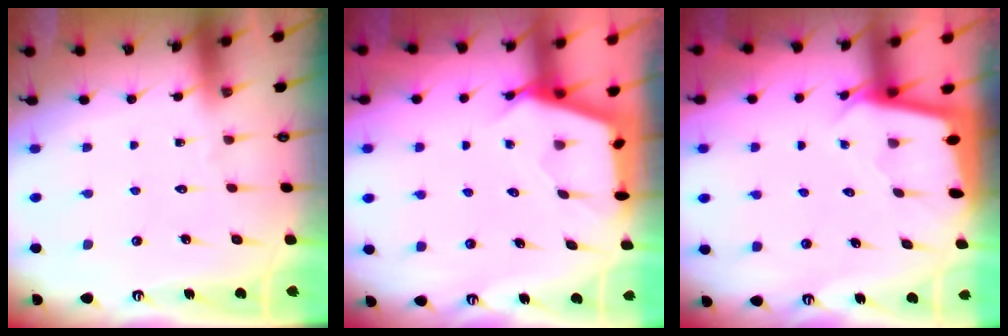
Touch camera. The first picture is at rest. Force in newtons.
{"total": 2.7, "press": 2.7, "slide": 0.3}
{"total": 1.8, "press": 1.8, "slide": 0.1}